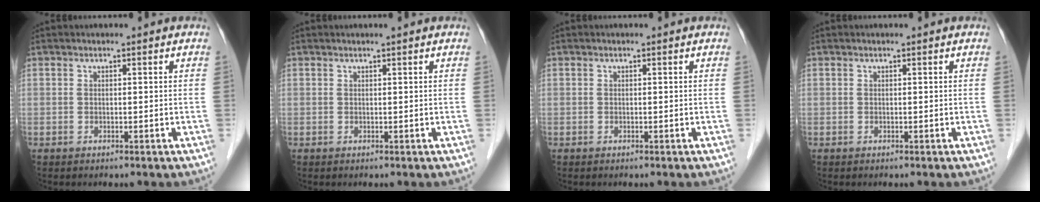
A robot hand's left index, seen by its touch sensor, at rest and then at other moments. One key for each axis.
{"total": 0.6, "fx": 0.5, "fy": -0.1, "fz": 0.3, "tx": -0.010, "ty": -0.001, "tz": 0.011}
{"total": 0.0}
{"total": 0.0}